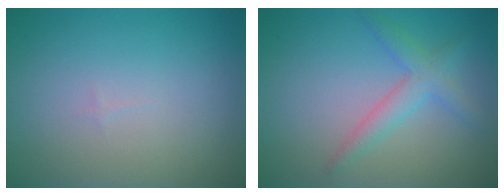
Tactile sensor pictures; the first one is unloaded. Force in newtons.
{"total": 2.6, "press": 2.6, "slide": 0.1}